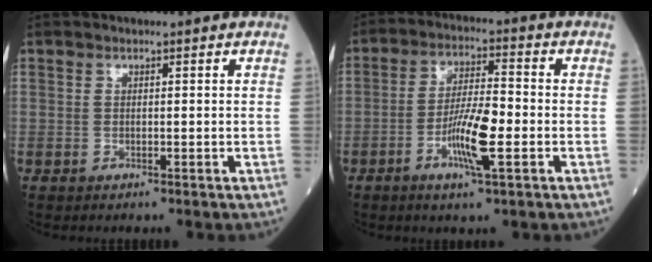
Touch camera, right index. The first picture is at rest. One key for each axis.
{"total": 8.5, "fx": -2.7, "fy": 1.0, "fz": 8.0, "tx": -0.150, "ty": -0.001, "tz": -0.053}